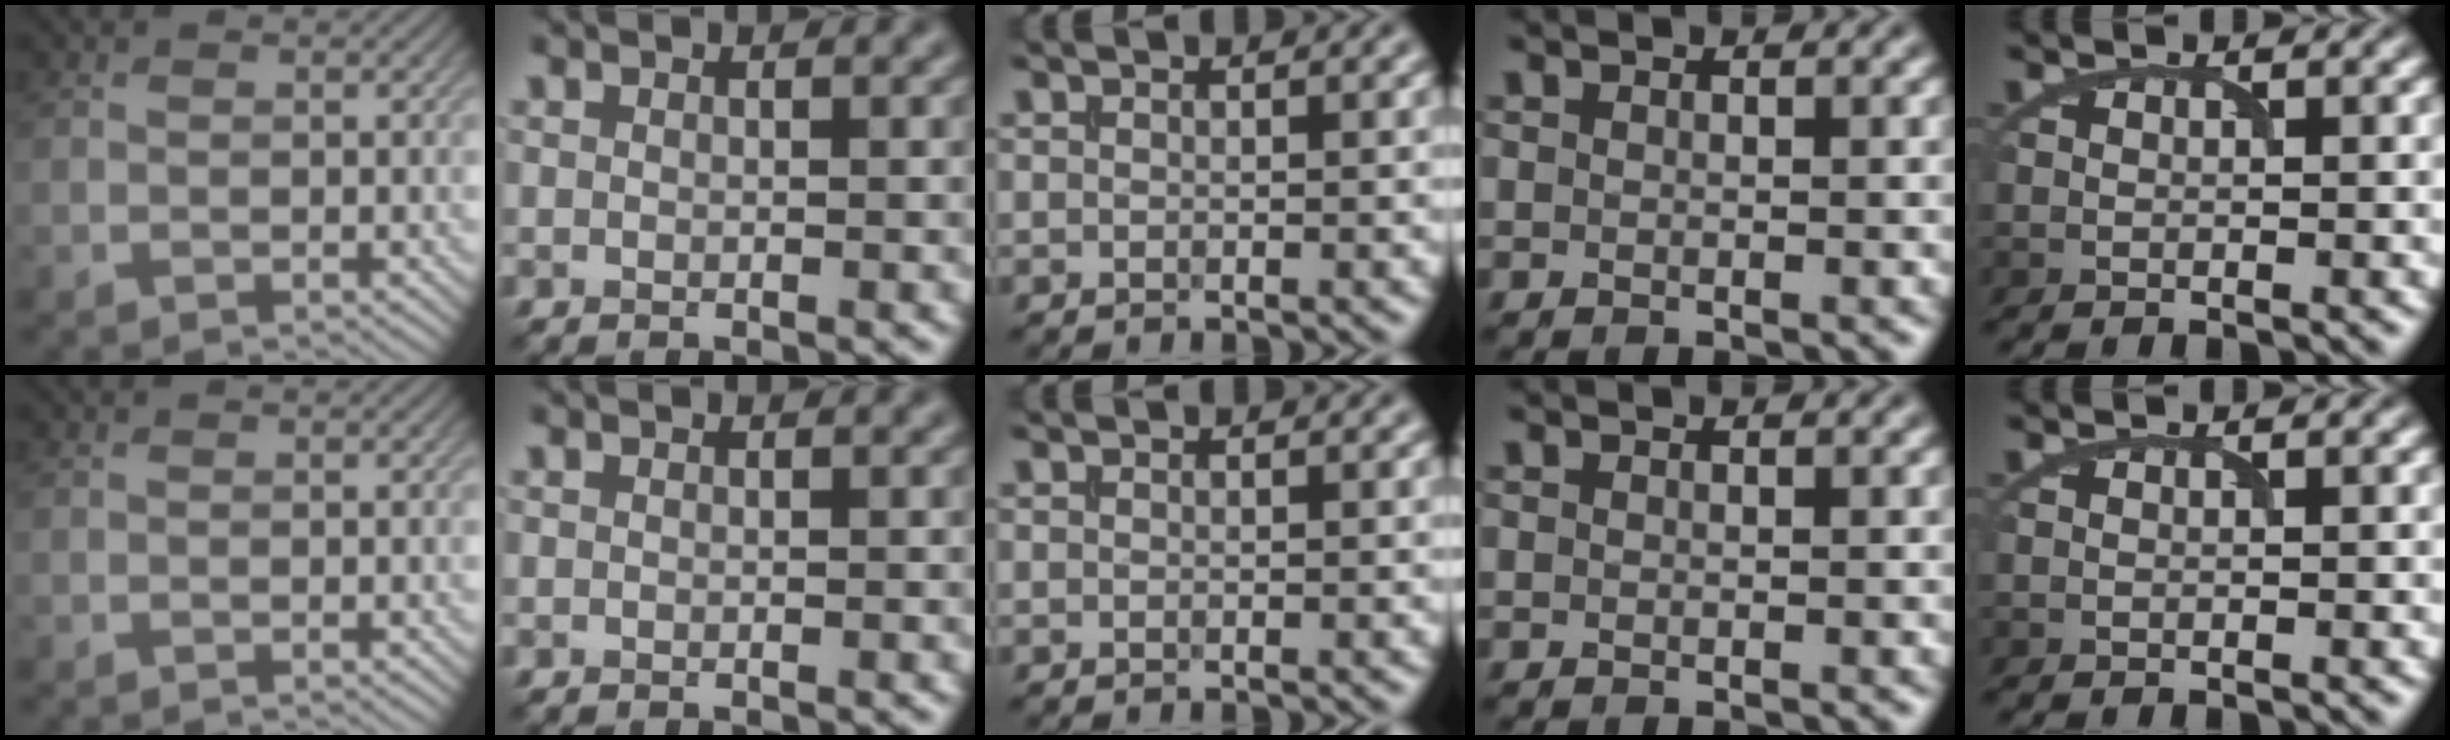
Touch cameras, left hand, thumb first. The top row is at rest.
{}